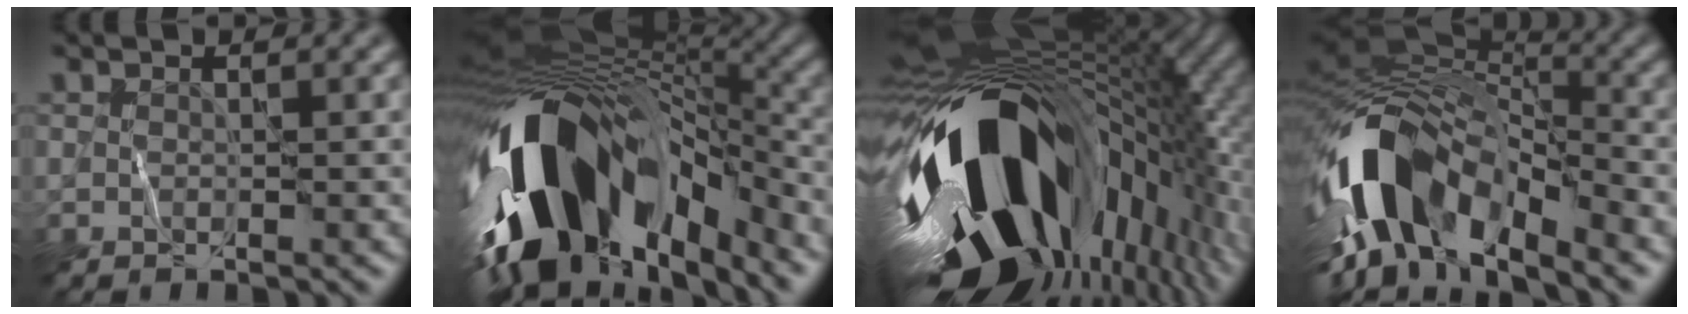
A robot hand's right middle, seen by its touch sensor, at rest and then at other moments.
{"total": 16.1, "force": [-6.9, 8.1, 12.1], "torque": [-0.211, -0.015, -0.114]}
{"total": 19.6, "force": [-3.6, 10.9, 15.9], "torque": [-0.282, -0.044, -0.066]}
{"total": 13.9, "force": [-5.5, 6.8, 10.8], "torque": [-0.206, 0.009, -0.100]}